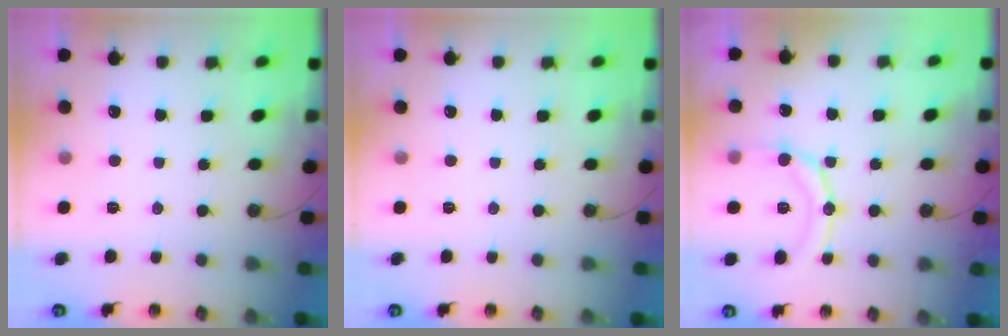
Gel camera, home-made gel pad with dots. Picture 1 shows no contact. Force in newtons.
{"total": 0.0}
{"total": 12.8, "press": 12.7, "slide": 1.2}